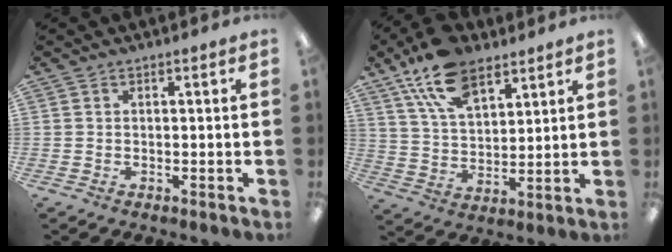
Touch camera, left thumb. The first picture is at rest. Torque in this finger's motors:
{"motor_torque": [0.17, 0.19, 1.43, -1.35, 0.12]}